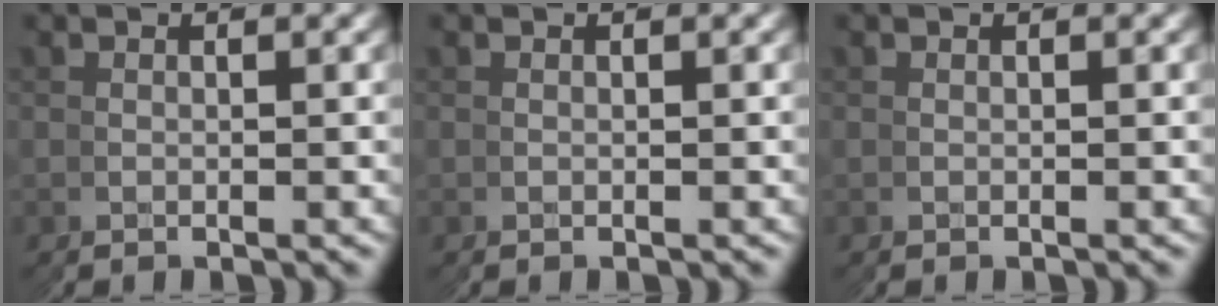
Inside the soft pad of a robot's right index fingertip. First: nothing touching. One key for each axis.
{"total": 0.0}
{"total": 0.0}